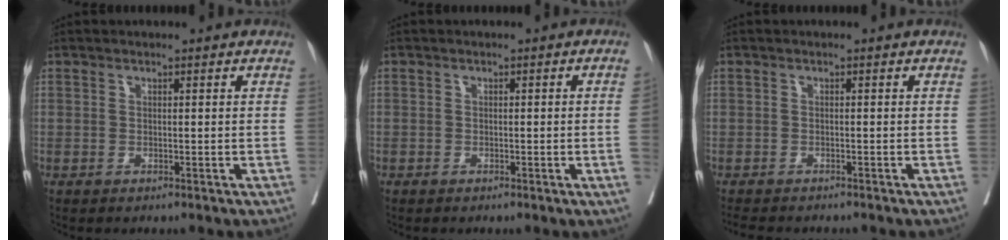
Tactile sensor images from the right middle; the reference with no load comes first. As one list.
[{"total": 1.4, "force": [-0.3, -0.2, 1.4], "torque": [-0.022, 0.000, -0.002]}, {"total": 4.7, "force": [-4.2, 1.3, 1.7], "torque": [-0.028, -0.010, -0.062]}]